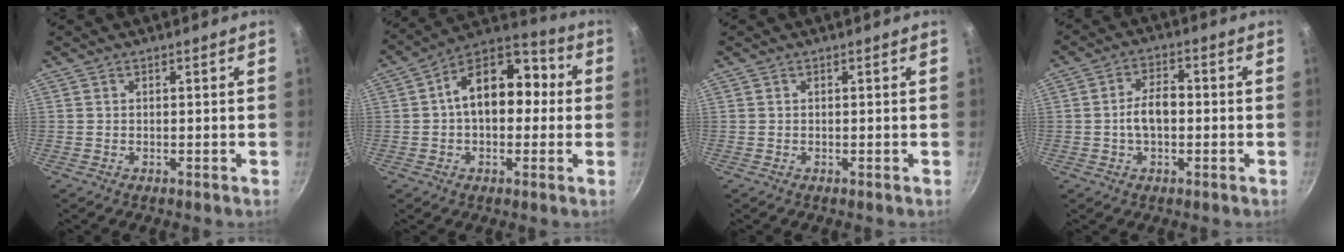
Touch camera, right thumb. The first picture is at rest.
{"total": 15.3, "force": [1.4, 9.4, 11.9], "torque": [-0.151, 0.044, 0.008]}
{"total": 0.0}
{"total": 6.1, "force": [-0.6, 3.5, 4.9], "torque": [-0.087, 0.019, -0.015]}